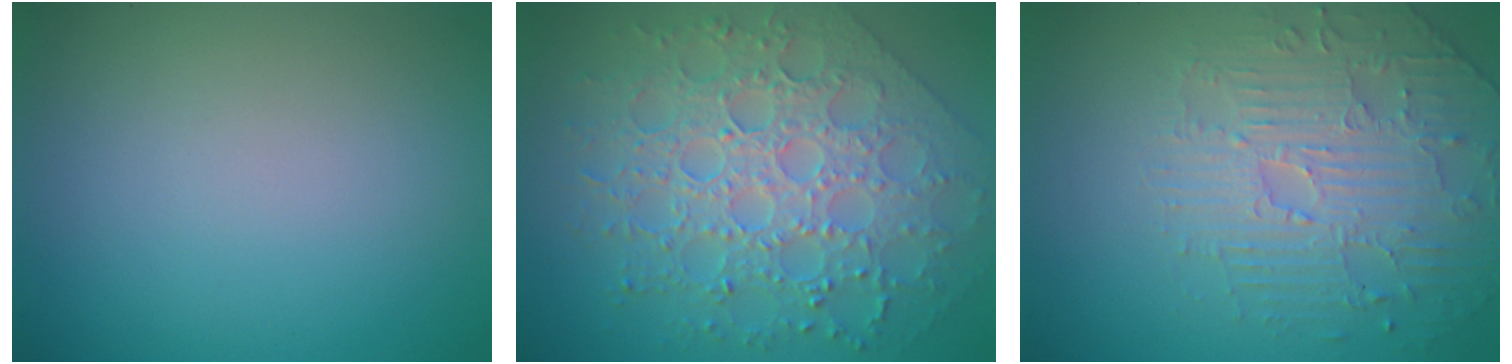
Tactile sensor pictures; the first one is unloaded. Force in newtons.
{"total": 8.9, "press": 6.4, "slide": 6.2}
{"total": 4.4, "press": 4.0, "slide": 1.7}